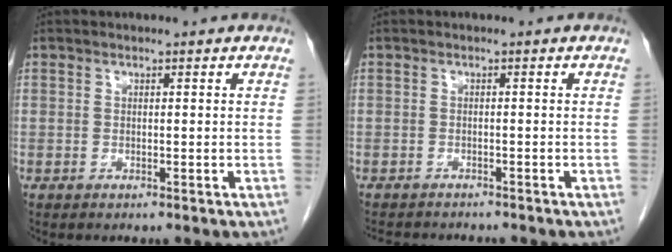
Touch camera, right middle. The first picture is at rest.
{"total": 6.0, "force": [-5.5, 1.4, 1.8], "torque": [-0.022, -0.004, -0.078]}